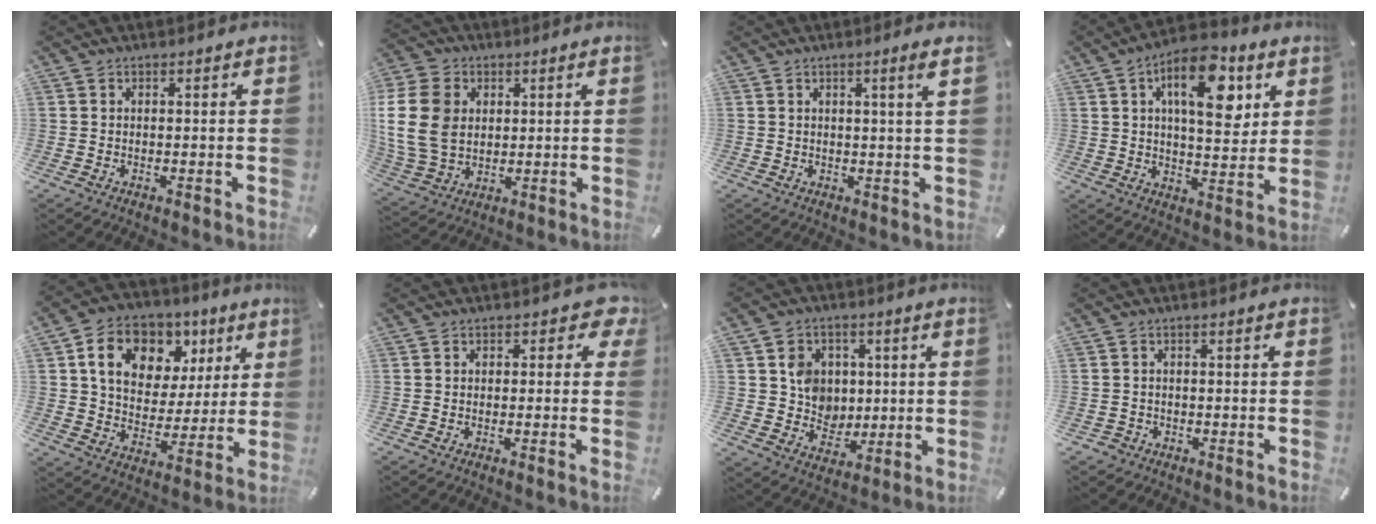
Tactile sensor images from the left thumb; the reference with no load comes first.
{"total": 14.3, "force": [2.2, 11.5, 8.2], "torque": [-0.198, 0.006, 0.037]}
{"total": 3.3, "force": [1.3, -0.2, 3.1], "torque": [-0.058, -0.003, 0.020]}
{"total": 15.2, "force": [6.5, 7.3, 11.6], "torque": [-0.161, -0.020, 0.105]}
{"total": 14.7, "force": [6.6, 11.1, 7.1], "torque": [-0.117, -0.019, 0.122]}
{"total": 3.4, "force": [0.8, 2.3, 2.4], "torque": [-0.025, 0.003, 0.009]}
{"total": 9.2, "force": [1.8, 8.7, 2.4], "torque": [-0.032, 0.001, 0.040]}
{"total": 1.6, "force": [-0.9, 1.3, 0.4], "torque": [-0.007, 0.005, -0.021]}